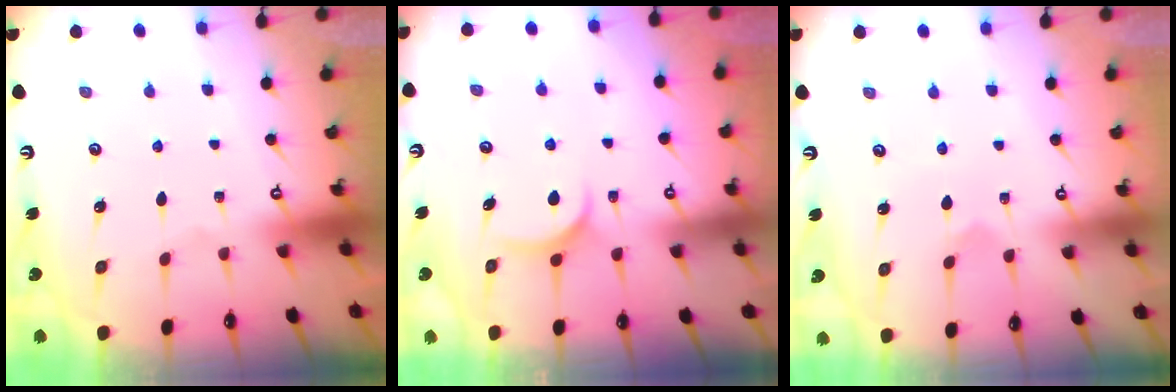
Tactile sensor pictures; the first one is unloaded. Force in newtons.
{"total": 7.2, "press": 7.2, "slide": 0.5}
{"total": 2.3, "press": 2.3, "slide": 0.2}